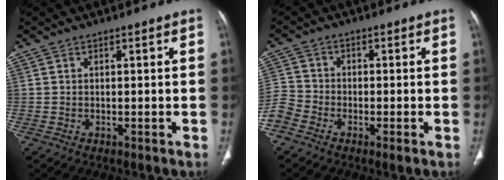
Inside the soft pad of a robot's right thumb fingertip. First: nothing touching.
{"total": 5.6, "force": [-3.7, 3.0, 2.9], "torque": [-0.061, 0.011, -0.086]}